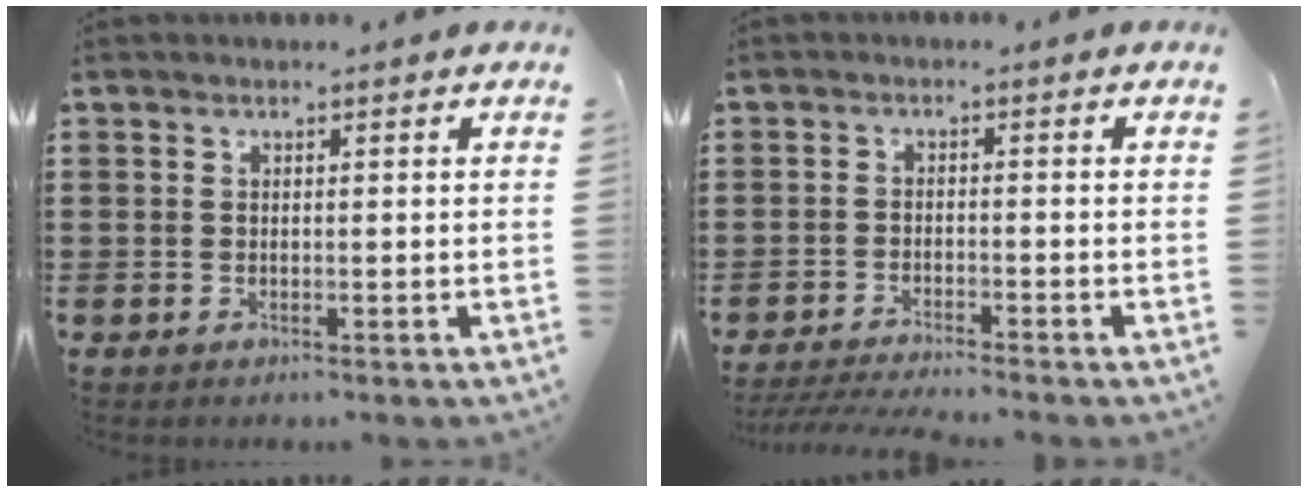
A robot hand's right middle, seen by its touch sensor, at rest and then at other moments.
{"total": 3.0, "force": [-2.9, -0.3, 0.9], "torque": [-0.022, -0.006, -0.059]}